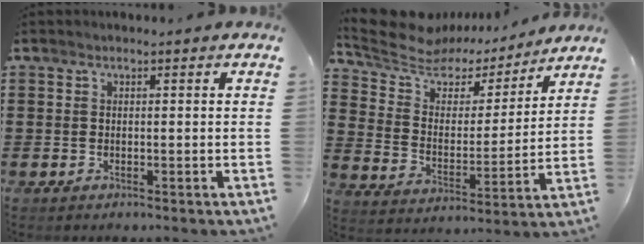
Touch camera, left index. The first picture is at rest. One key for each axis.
{"total": 6.9, "fx": 5.8, "fy": 3.3, "fz": 1.8, "tx": -0.075, "ty": -0.037, "tz": 0.099}